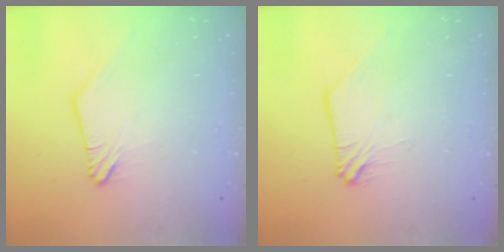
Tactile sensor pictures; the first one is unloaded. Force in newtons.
{"total": 0.5, "press": 0.5, "slide": 0.2}